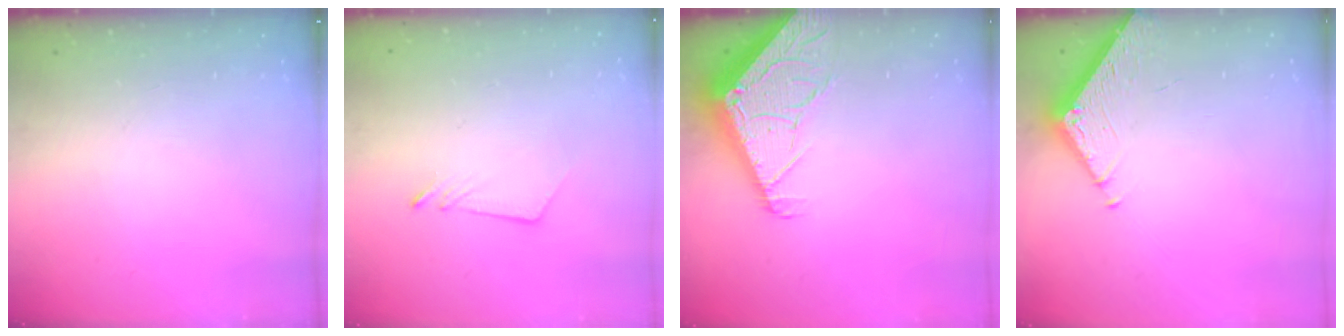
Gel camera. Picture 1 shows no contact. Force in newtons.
{"total": 2.6, "press": 2.6, "slide": 0.3}
{"total": 6.5, "press": 6.5, "slide": 0.7}
{"total": 4.6, "press": 4.6, "slide": 0.5}